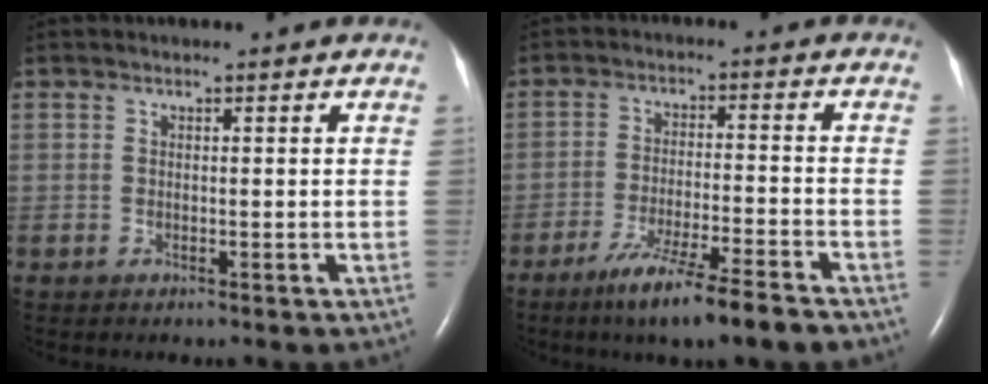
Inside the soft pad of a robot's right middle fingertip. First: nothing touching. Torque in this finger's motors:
{"motor_torque": [1.09, -1.05, 0.18, 0.08]}